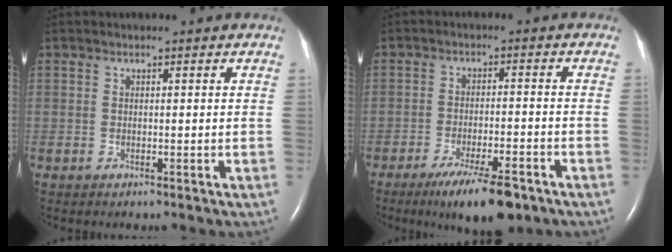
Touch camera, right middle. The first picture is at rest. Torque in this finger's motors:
{"motor_torque": [0.86, -0.79, 0.15, 0.10]}